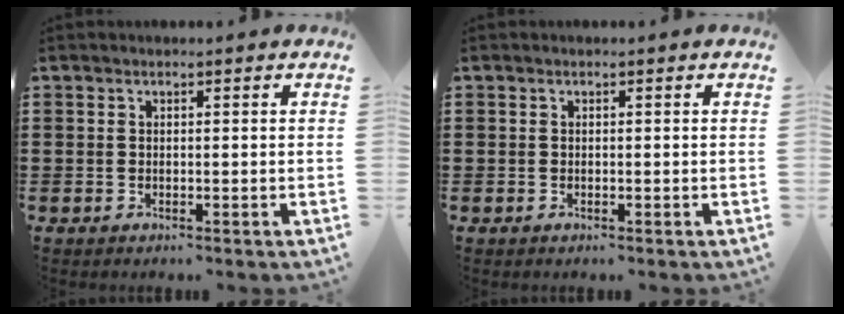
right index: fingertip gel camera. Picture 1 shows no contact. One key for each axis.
{"total": 0.0}